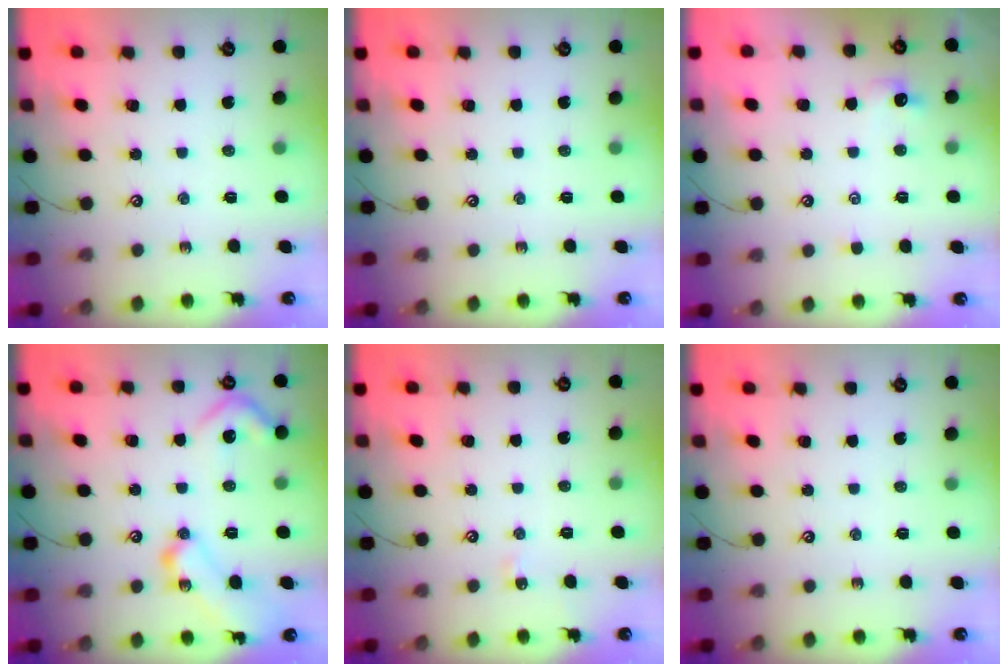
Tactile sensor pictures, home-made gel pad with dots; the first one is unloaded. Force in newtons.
{"total": 0.0}
{"total": 0.7, "press": 0.4, "slide": 0.6}
{"total": 21.1, "press": 21.1, "slide": 0.9}
{"total": 3.9, "press": 3.8, "slide": 0.6}
{"total": 0.0}